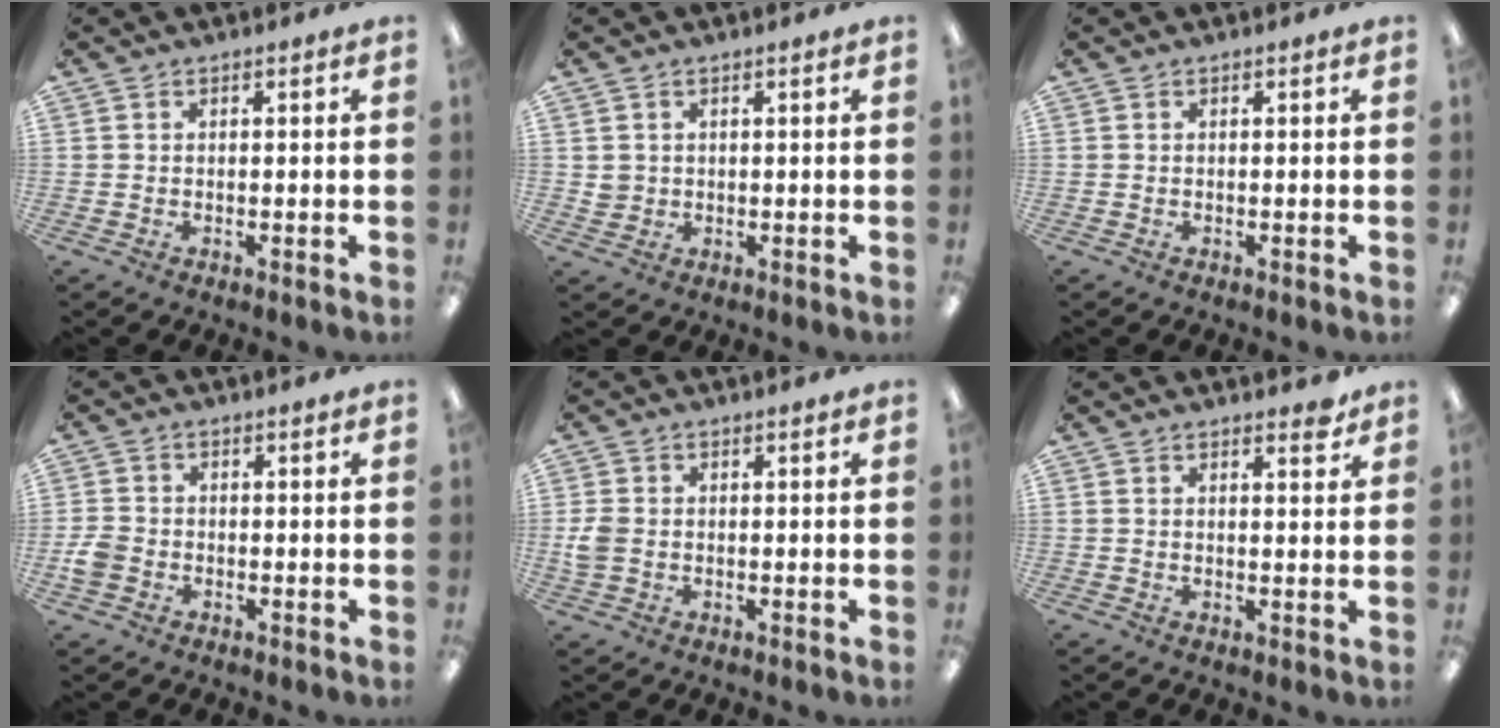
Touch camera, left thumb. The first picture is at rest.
{"total": 2.3, "force": [1.0, 2.1, 0.3], "torque": [-0.003, 0.000, 0.016]}
{"total": 0.0}
{"total": 3.7, "force": [-1.1, 3.0, 1.8], "torque": [-0.028, 0.010, -0.018]}
{"total": 3.9, "force": [-0.1, 3.0, 2.4], "torque": [-0.042, 0.003, -0.003]}
{"total": 2.5, "force": [2.1, 0.8, 1.1], "torque": [0.000, -0.012, 0.033]}